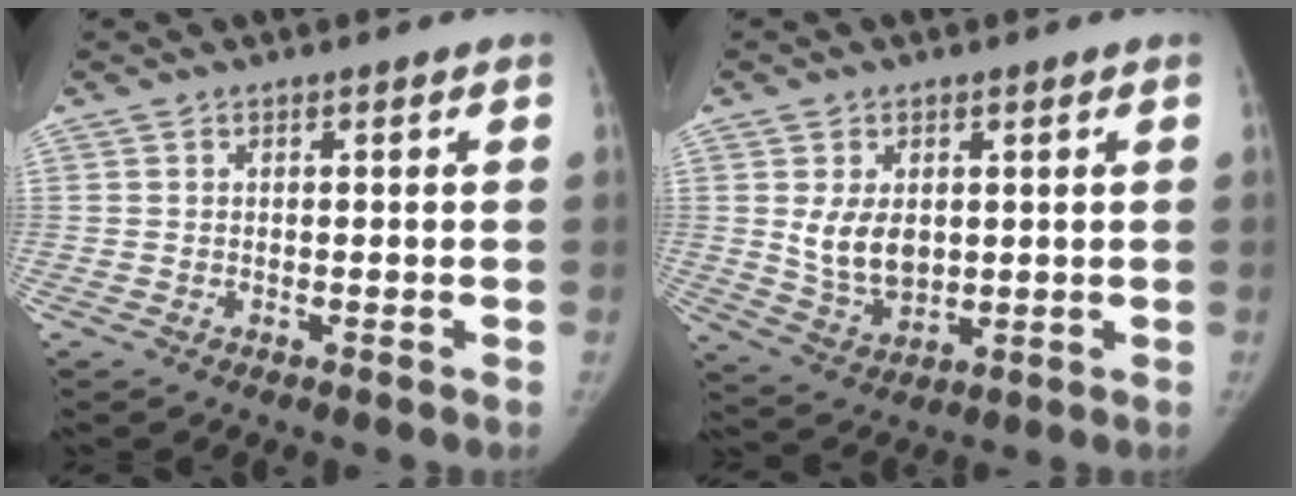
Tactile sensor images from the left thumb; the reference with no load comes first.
{"total": 8.1, "force": [1.3, 5.5, 5.7], "torque": [-0.080, -0.018, 0.038]}